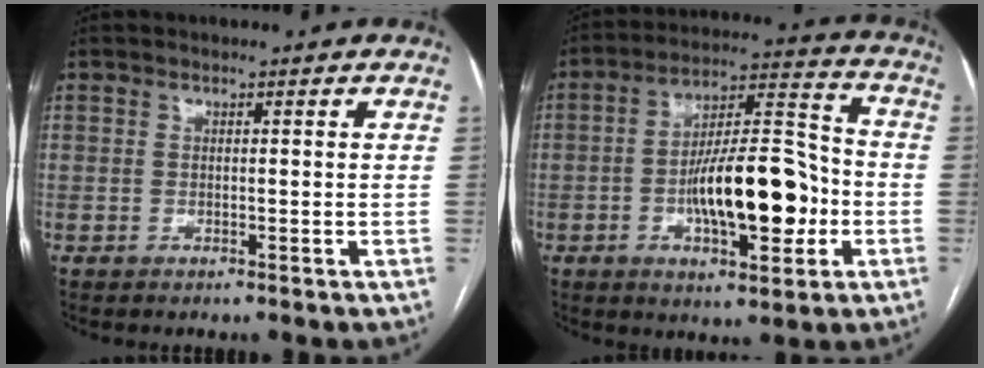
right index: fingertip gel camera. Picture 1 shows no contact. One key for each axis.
{"total": 16.1, "fx": -3.7, "fy": 5.1, "fz": 14.8, "tx": -0.247, "ty": 0.021, "tz": -0.055}